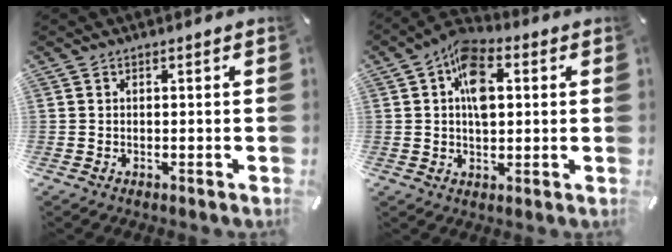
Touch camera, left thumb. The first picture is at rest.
{"total": 10.1, "force": [2.1, 6.4, 7.6], "torque": [-0.122, 0.003, 0.037]}